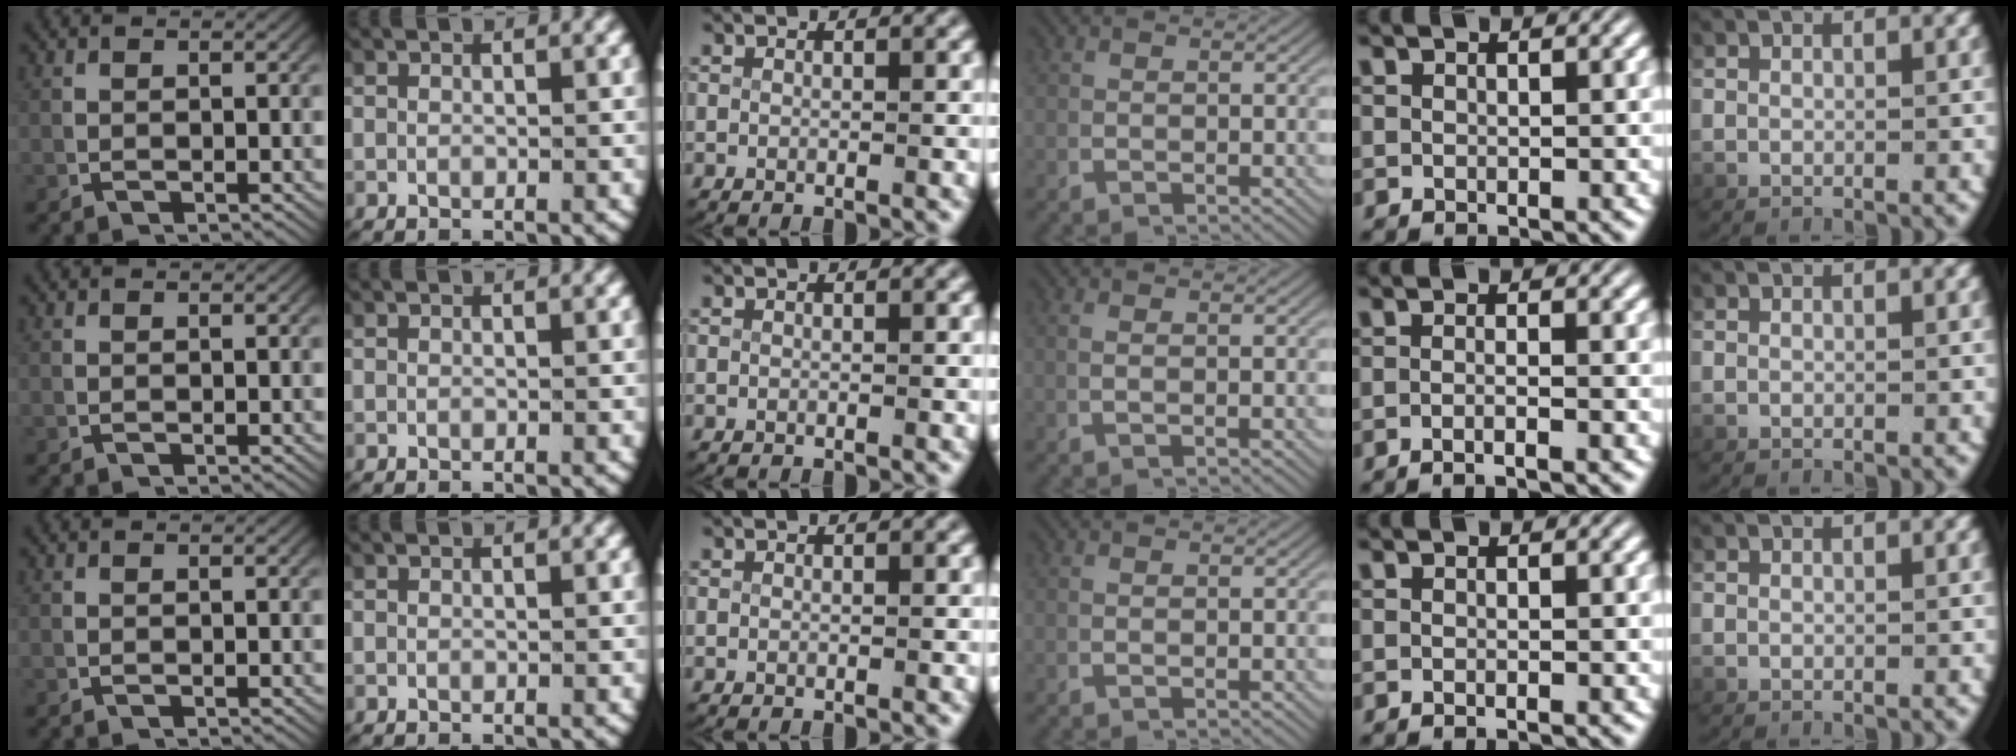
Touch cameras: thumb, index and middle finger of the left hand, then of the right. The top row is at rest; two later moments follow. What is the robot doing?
{"motion": "lift_and_place", "object": "scissors"}